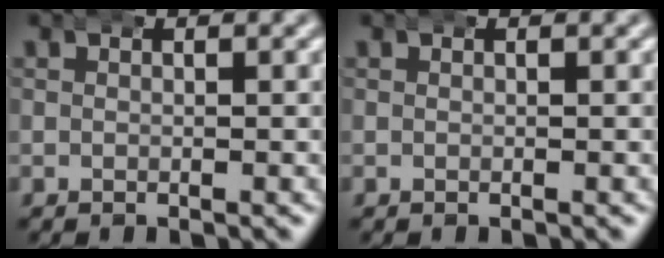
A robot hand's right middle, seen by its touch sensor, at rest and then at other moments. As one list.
[{"total": 0.0}]